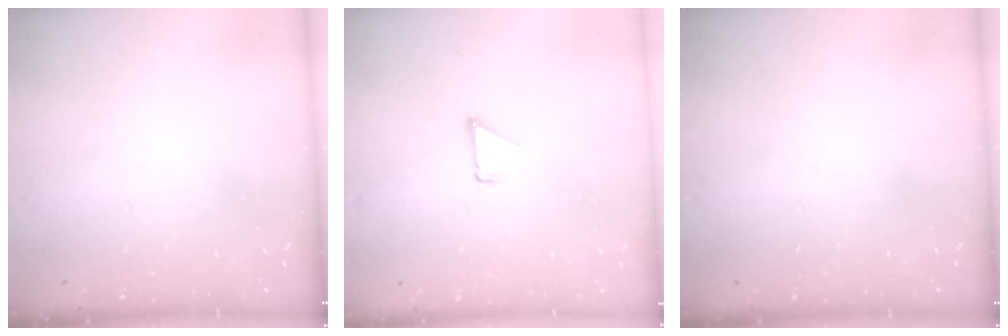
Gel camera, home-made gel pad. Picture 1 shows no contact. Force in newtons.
{"total": 1.5, "press": 1.5, "slide": 0.1}
{"total": 0.0}